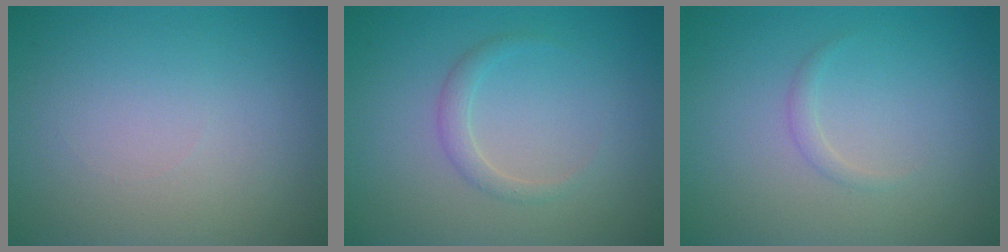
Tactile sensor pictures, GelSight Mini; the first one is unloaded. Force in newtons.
{"total": 1.4, "press": 1.4, "slide": 0.1}
{"total": 0.7, "press": 0.7, "slide": 0.0}